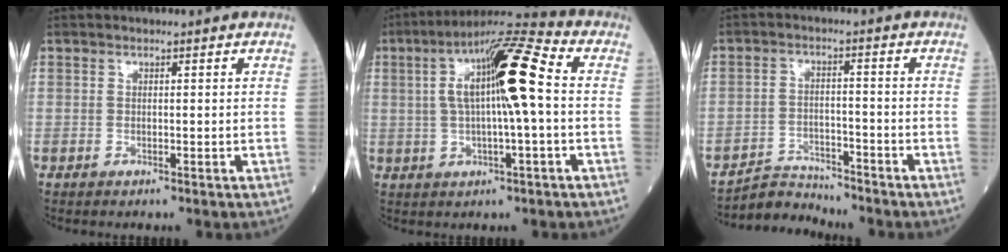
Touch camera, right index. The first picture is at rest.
{"total": 12.9, "force": [1.4, 1.1, 12.7], "torque": [-0.228, 0.026, 0.018]}
{"total": 5.0, "force": [-4.8, 0.2, -1.5], "torque": [0.022, 0.001, -0.083]}